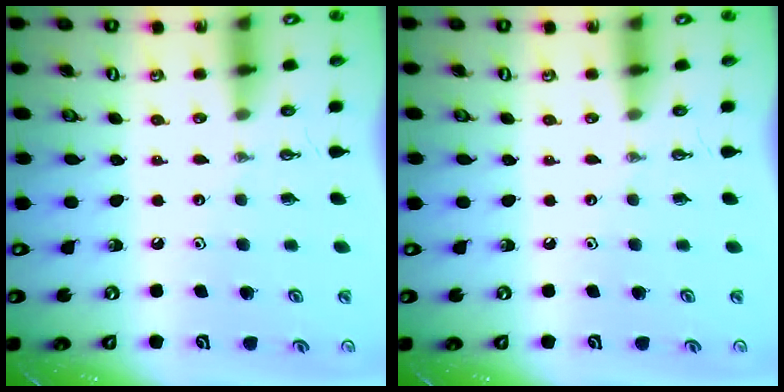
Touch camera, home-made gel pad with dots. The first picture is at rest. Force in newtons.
{"total": 0.0}